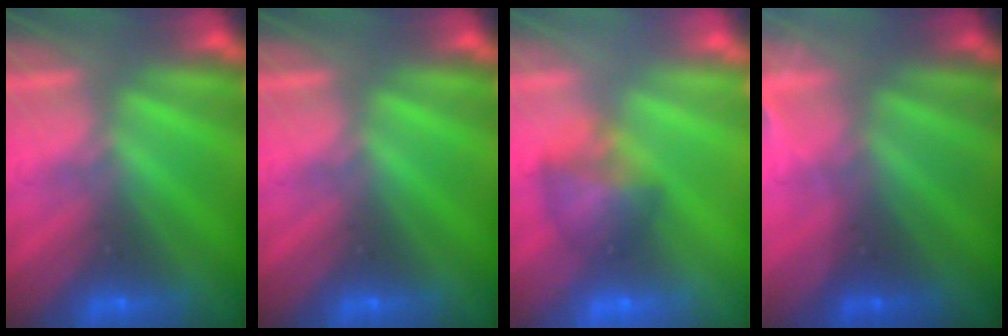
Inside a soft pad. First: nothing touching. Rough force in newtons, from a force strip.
{"total": 0.0}
{"total": 7.6}
{"total": 2.9}